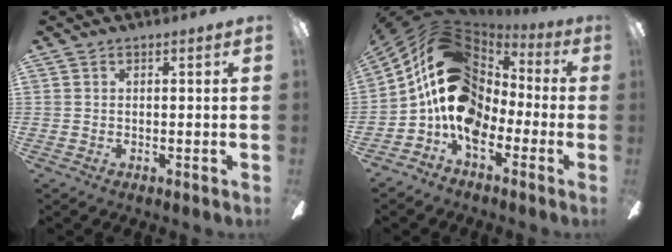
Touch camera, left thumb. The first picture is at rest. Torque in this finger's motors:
{"motor_torque": [1.09, 3.44, 0.31, 0.32, 0.32]}